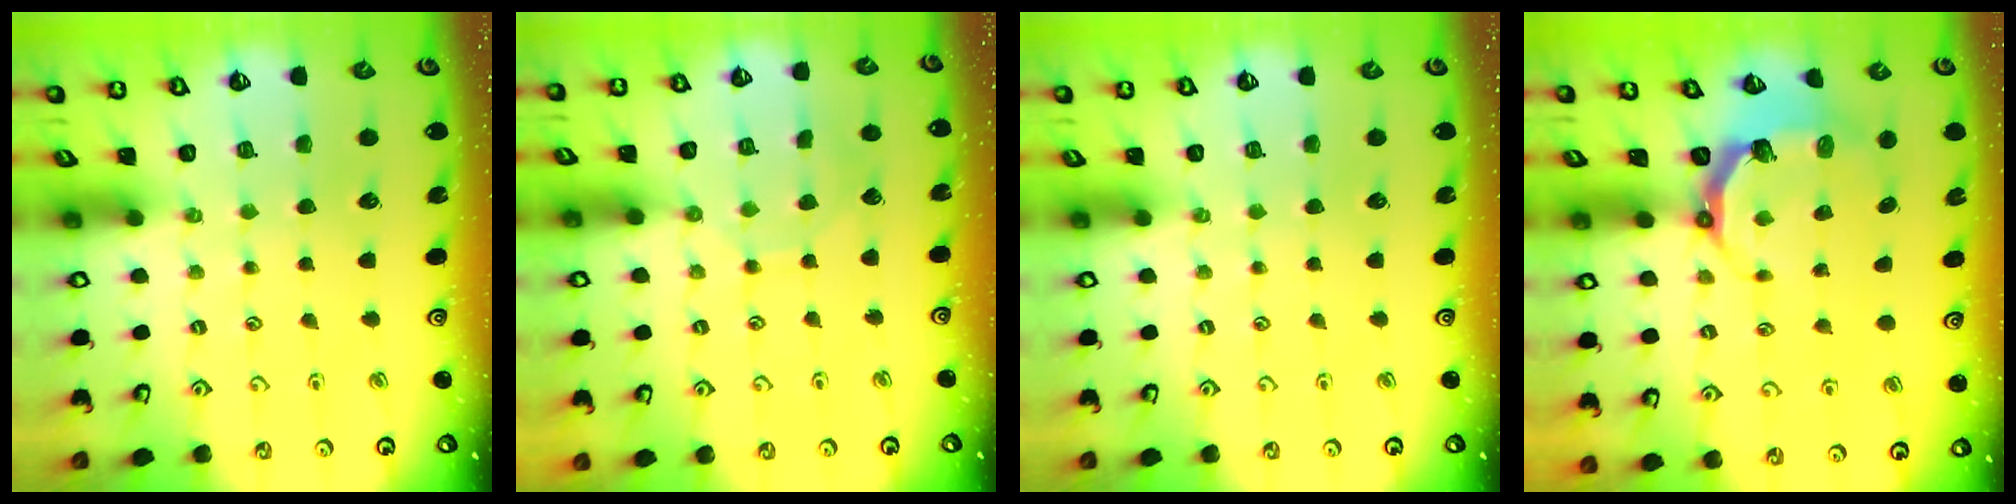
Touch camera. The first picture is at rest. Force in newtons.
{"total": 6.4, "press": 6.4, "slide": 0.5}
{"total": 0.0}
{"total": 5.5, "press": 4.0, "slide": 3.7}